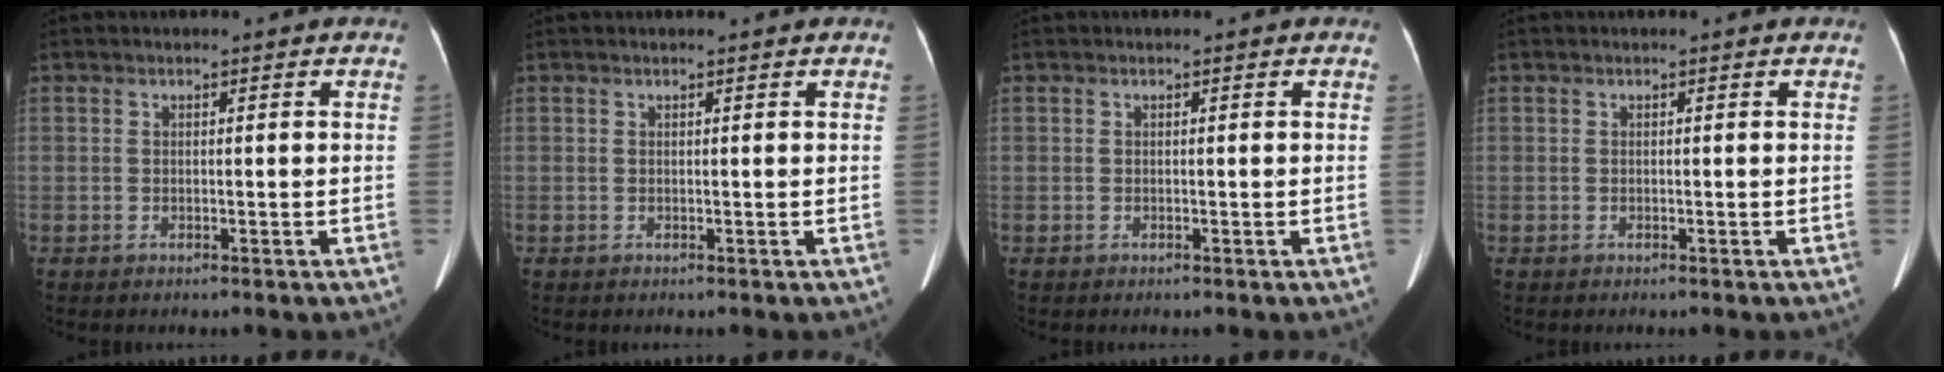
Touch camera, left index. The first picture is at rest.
{"total": 0.6, "force": [0.6, 0.1, 0.2], "torque": [-0.007, 0.005, 0.006]}
{"total": 0.0}
{"total": 0.0}